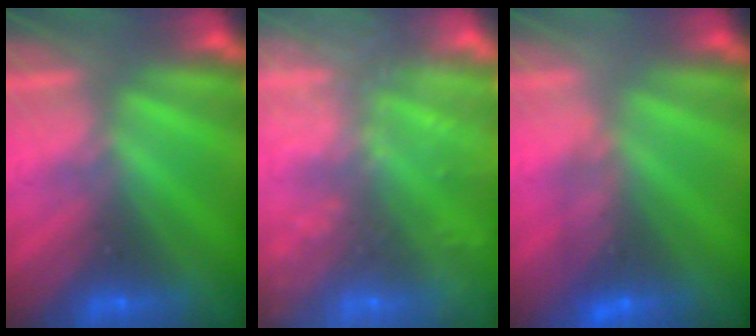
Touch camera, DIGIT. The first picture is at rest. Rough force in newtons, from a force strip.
{"total": 8.3}
{"total": 4.7}